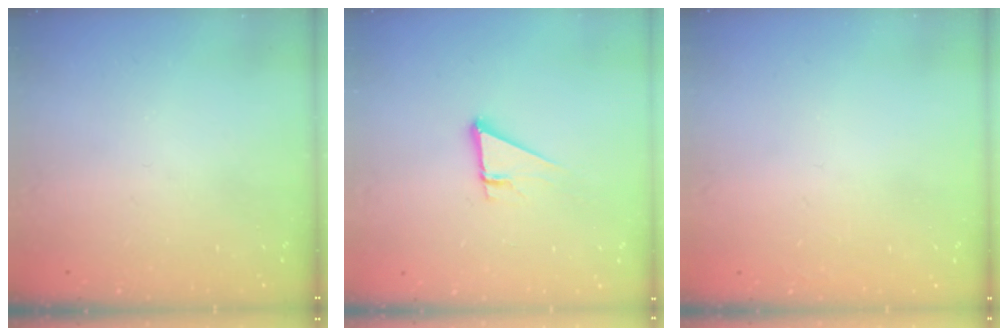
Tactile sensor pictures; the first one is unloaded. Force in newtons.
{"total": 3.7, "press": 3.7, "slide": 0.2}
{"total": 1.5, "press": 1.5, "slide": 0.1}